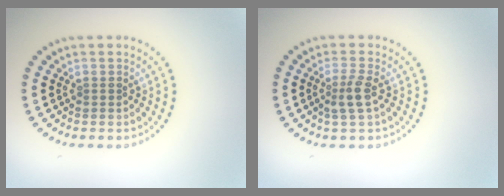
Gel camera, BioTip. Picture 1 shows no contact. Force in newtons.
{"total": 2.2, "press": 1.9, "slide": 1.2}